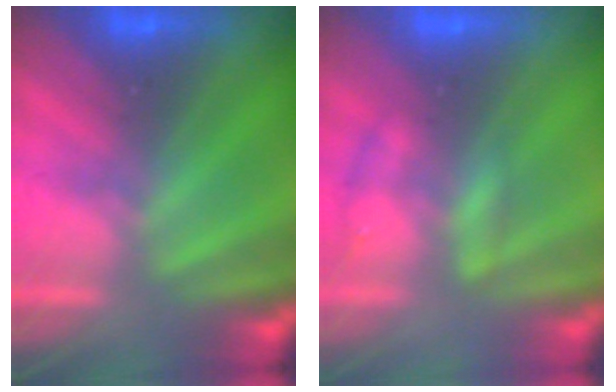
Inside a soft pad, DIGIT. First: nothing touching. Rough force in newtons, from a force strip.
{"total": 2.3}